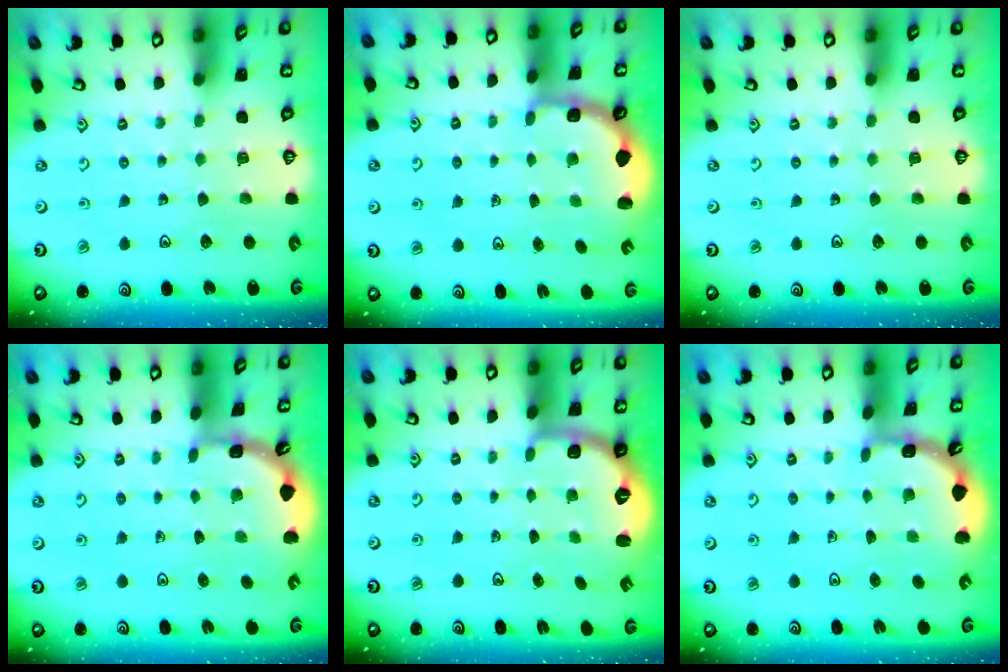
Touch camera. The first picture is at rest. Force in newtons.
{"total": 2.5, "press": 2.2, "slide": 1.2}
{"total": 0.0}
{"total": 1.7, "press": 1.6, "slide": 0.1}
{"total": 2.6, "press": 1.4, "slide": 2.2}
{"total": 2.2, "press": 2.2, "slide": 0.1}